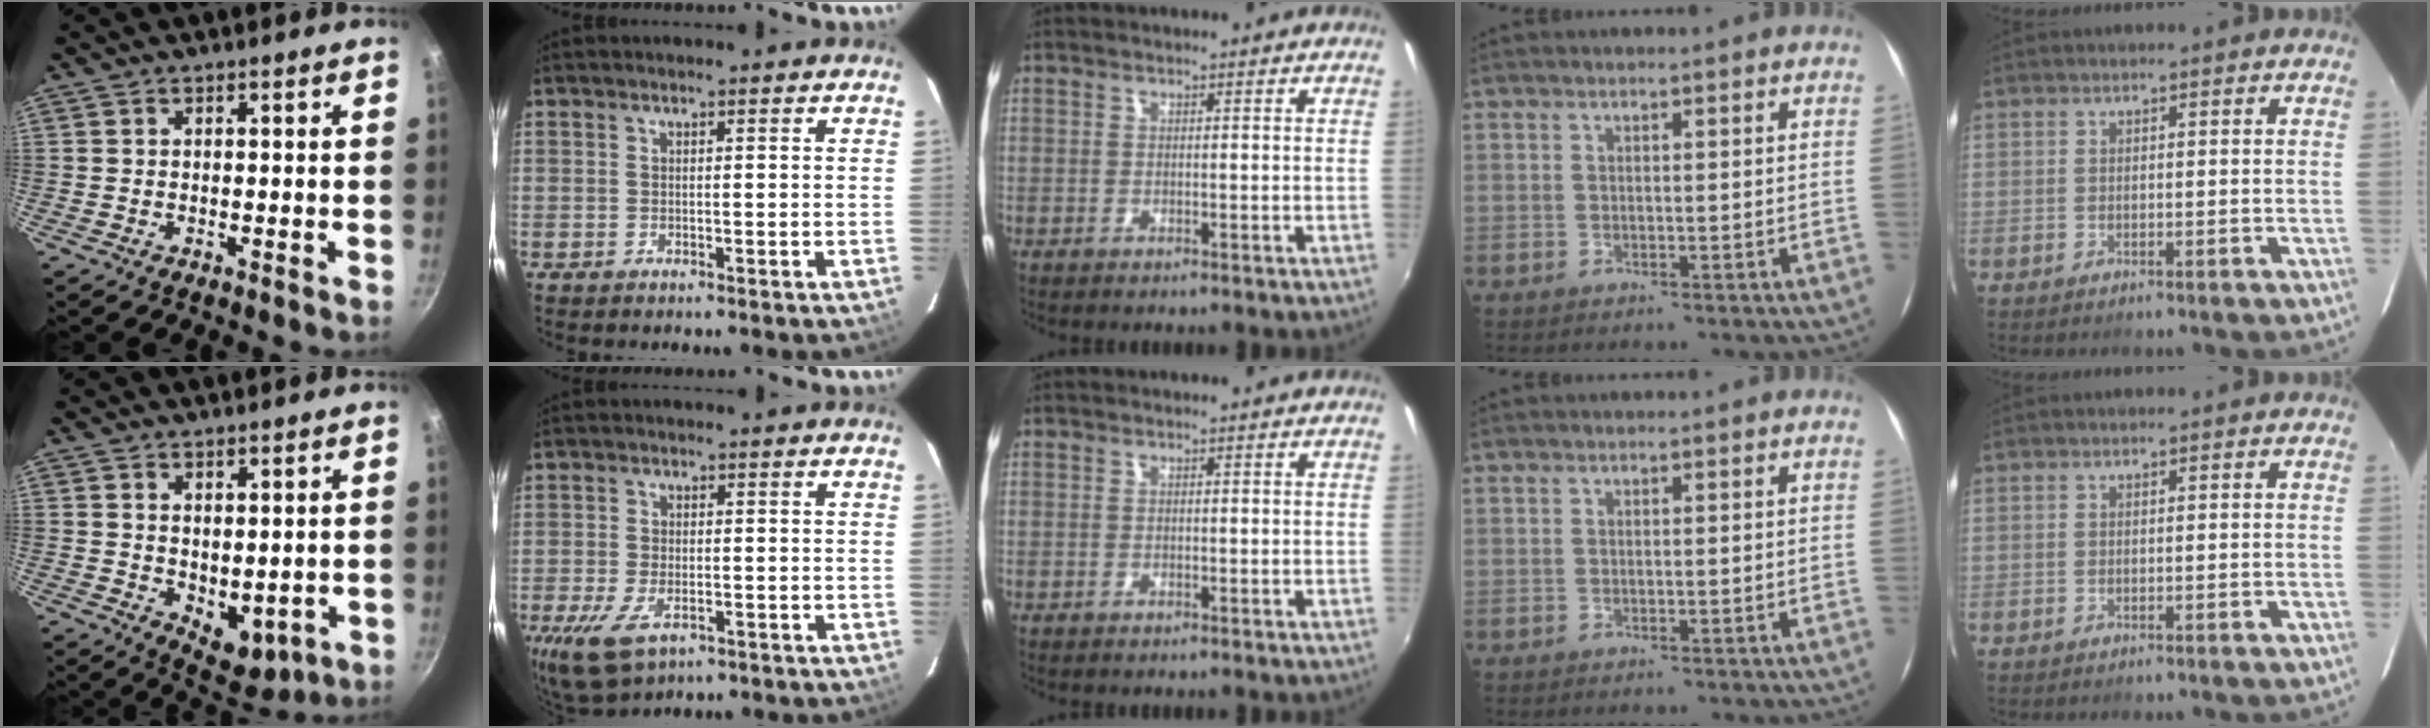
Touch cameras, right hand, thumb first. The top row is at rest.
{"thumb": {"total": 6.9, "force": [0.8, 4.3, 5.3], "torque": [-0.054, -0.023, 0.029]}, "index": {"total": 8.6, "force": [-4.0, 4.5, 6.1], "torque": [-0.141, -0.027, -0.070]}}